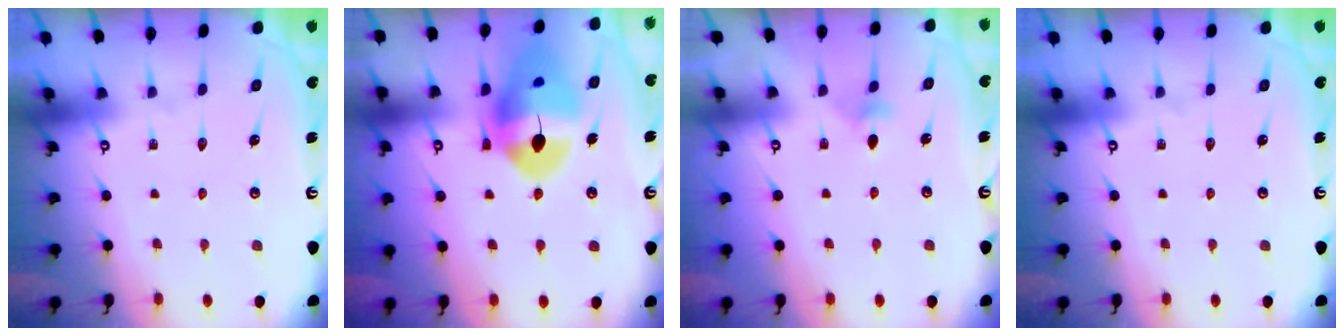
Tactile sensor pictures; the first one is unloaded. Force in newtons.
{"total": 17.7, "press": 17.6, "slide": 1.8}
{"total": 4.8, "press": 4.7, "slide": 0.8}
{"total": 0.0}